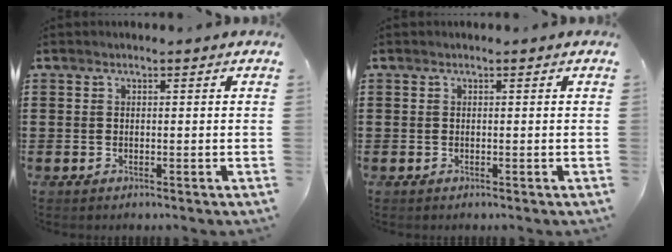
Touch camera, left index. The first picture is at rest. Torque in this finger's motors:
{"motor_torque": [0.00, 0.00, 0.00, 0.00]}